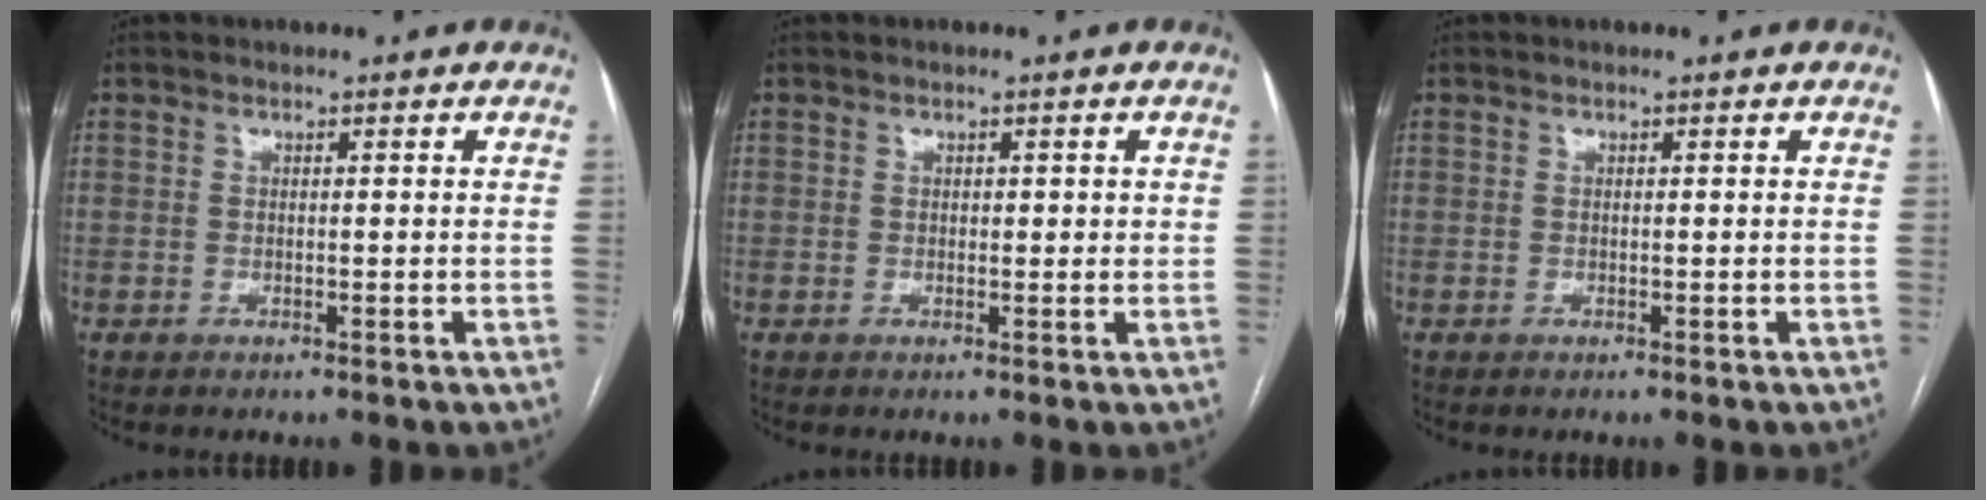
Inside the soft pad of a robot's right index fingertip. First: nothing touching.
{"total": 1.5, "force": [0.3, 0.9, 1.1], "torque": [-0.011, 0.004, 0.003]}
{"total": 0.0}